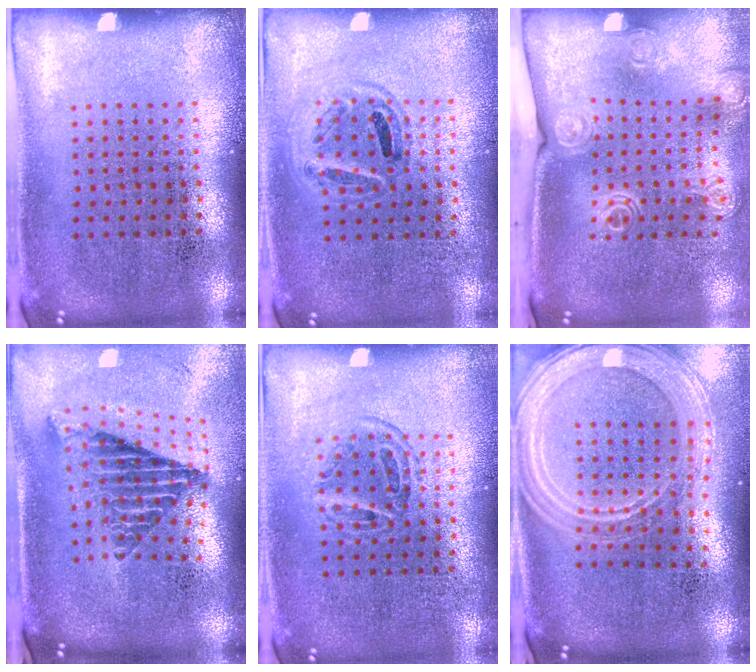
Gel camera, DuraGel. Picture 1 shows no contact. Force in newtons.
{"total": 1.0, "press": 0.9, "slide": 0.4}
{"total": 2.0, "press": 1.6, "slide": 1.2}
{"total": 2.5, "press": 1.6, "slide": 1.9}
{"total": 1.2, "press": 1.0, "slide": 0.7}
{"total": 2.3, "press": 2.1, "slide": 1.1}